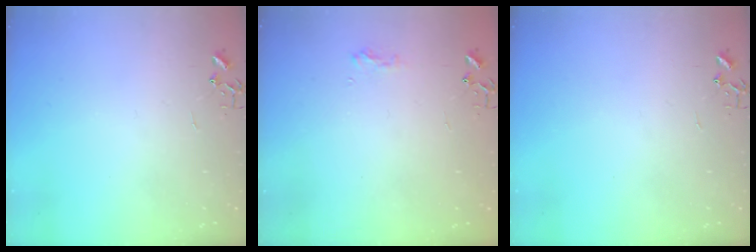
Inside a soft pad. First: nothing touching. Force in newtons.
{"total": 7.8, "press": 7.8, "slide": 0.6}
{"total": 0.0}